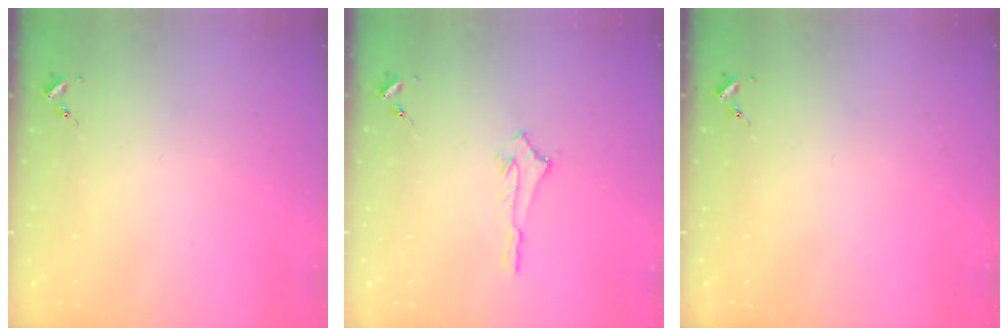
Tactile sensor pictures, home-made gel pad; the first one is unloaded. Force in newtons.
{"total": 2.6, "press": 2.6, "slide": 0.4}
{"total": 0.0}